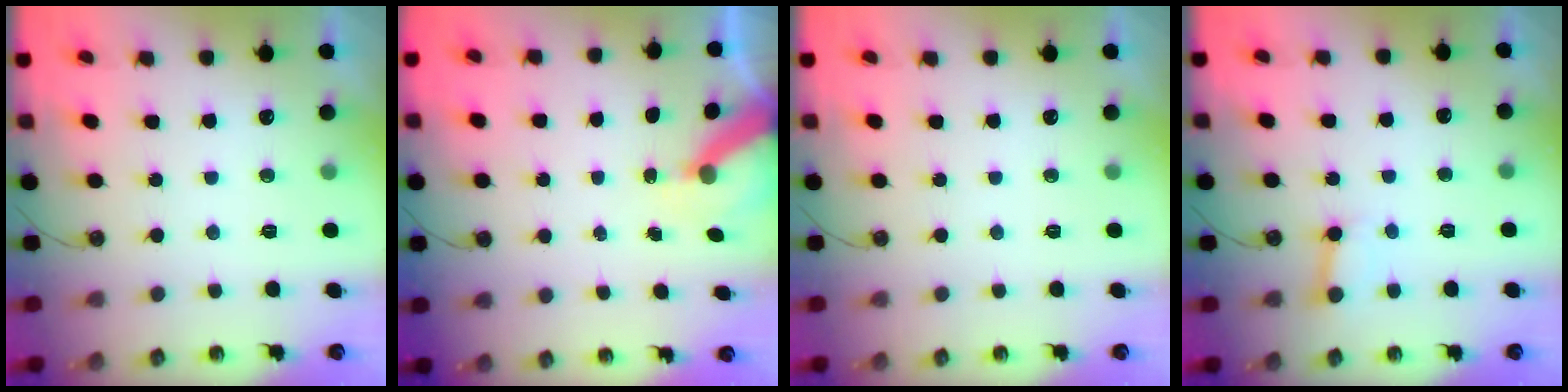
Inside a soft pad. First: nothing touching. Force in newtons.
{"total": 6.7, "press": 6.7, "slide": 0.7}
{"total": 0.0}
{"total": 2.7, "press": 2.7, "slide": 0.2}